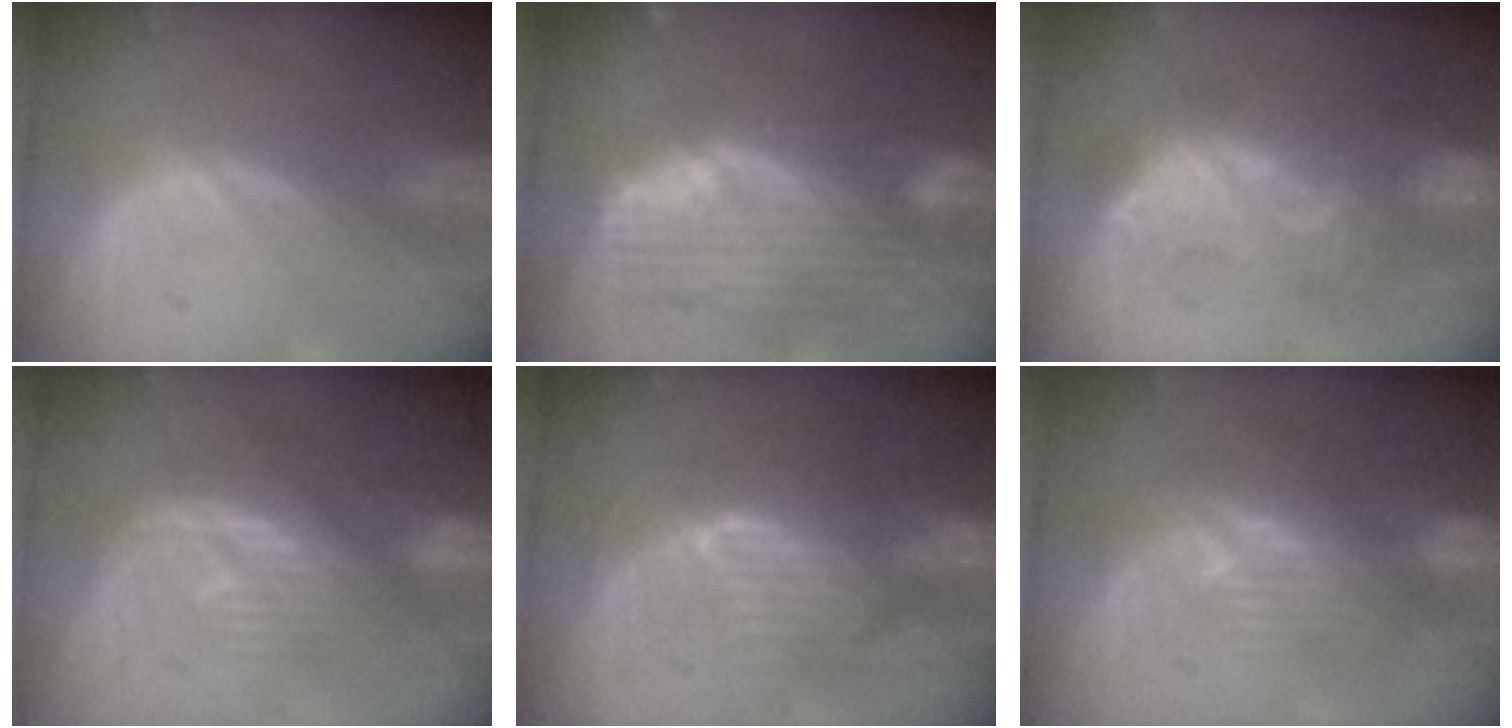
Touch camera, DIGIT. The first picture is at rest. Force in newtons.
{"total": 11.7, "press": 10.0, "slide": 6.2}
{"total": 9.5, "press": 9.2, "slide": 2.1}
{"total": 8.0, "press": 7.9, "slide": 1.1}
{"total": 8.4, "press": 8.3, "slide": 1.6}
{"total": 7.9, "press": 7.4, "slide": 2.9}